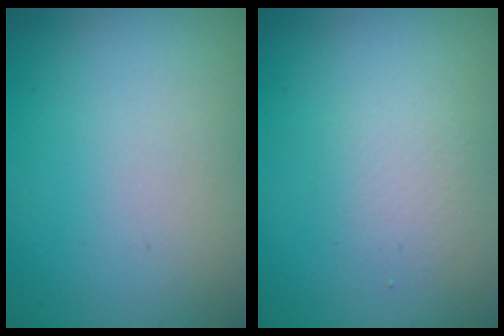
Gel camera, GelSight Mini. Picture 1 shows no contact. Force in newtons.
{"total": 1.7, "press": 1.7, "slide": 0.1}